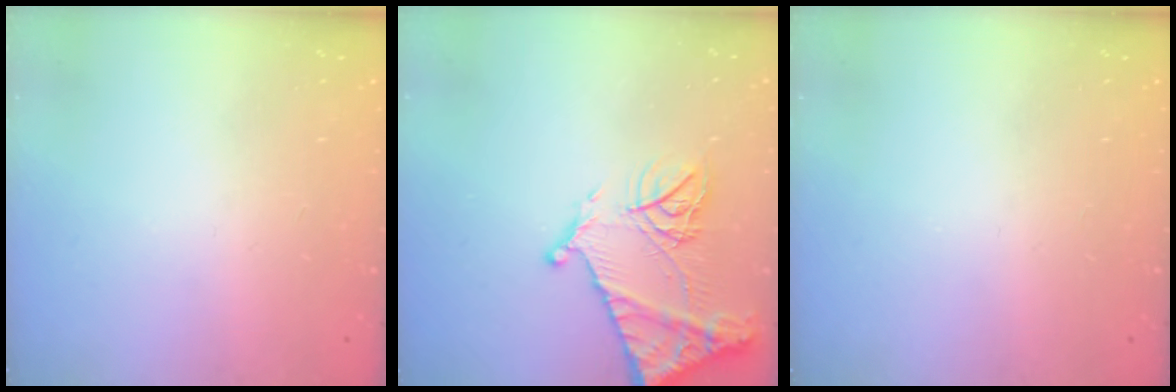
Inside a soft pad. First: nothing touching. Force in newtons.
{"total": 17.2, "press": 17.1, "slide": 1.7}
{"total": 0.0}